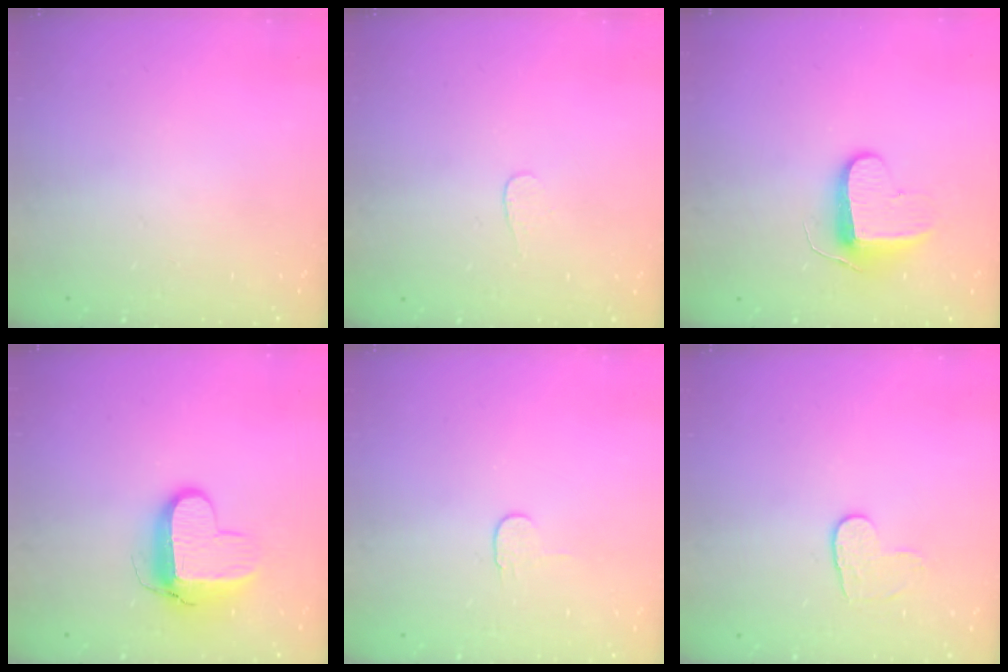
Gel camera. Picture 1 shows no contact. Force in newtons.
{"total": 3.3, "press": 3.3, "slide": 0.3}
{"total": 9.5, "press": 9.5, "slide": 0.3}
{"total": 10.3, "press": 10.3, "slide": 1.2}
{"total": 3.7, "press": 3.7, "slide": 0.4}
{"total": 5.8, "press": 5.7, "slide": 0.5}